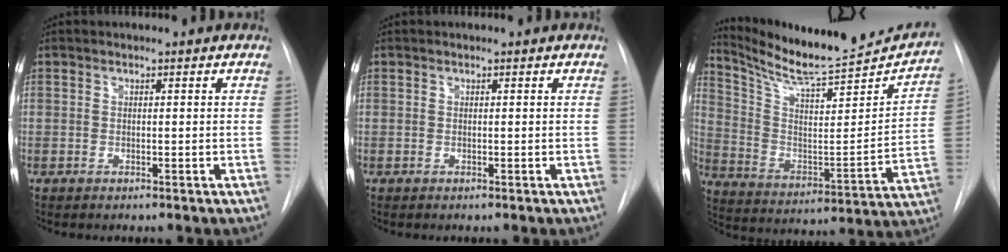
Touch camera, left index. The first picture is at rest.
{"total": 0.0}
{"total": 21.8, "force": [20.5, 1.5, 7.4], "torque": [-0.126, -0.063, 0.308]}